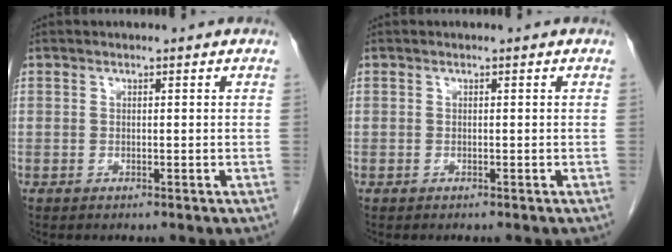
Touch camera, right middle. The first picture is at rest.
{"total": 0.0}